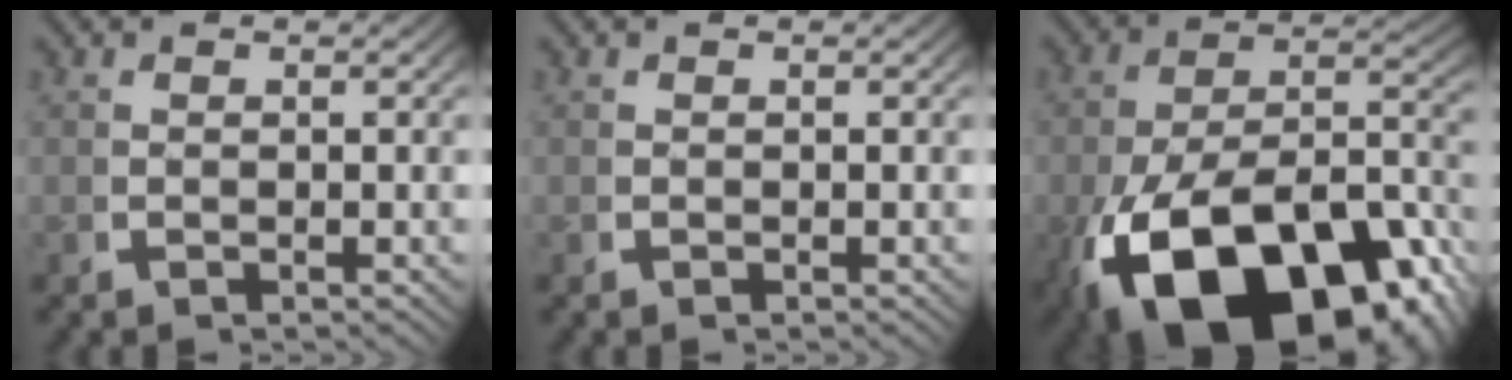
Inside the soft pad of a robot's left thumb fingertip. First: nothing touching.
{"total": 0.0}
{"total": 19.5, "force": [-7.1, 11.0, 14.5], "torque": [-0.260, -0.067, -0.070]}